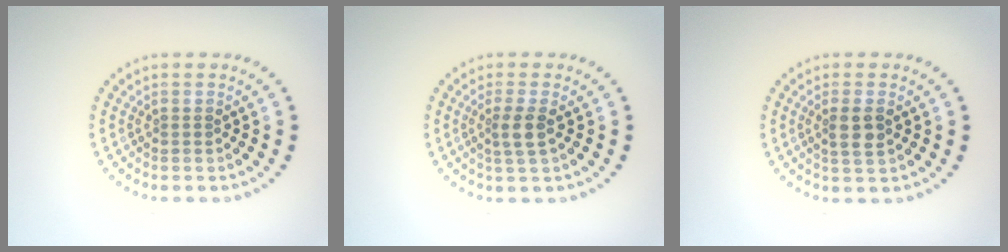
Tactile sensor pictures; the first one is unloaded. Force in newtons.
{"total": 1.9, "press": 1.6, "slide": 1.0}
{"total": 2.1, "press": 1.9, "slide": 0.8}